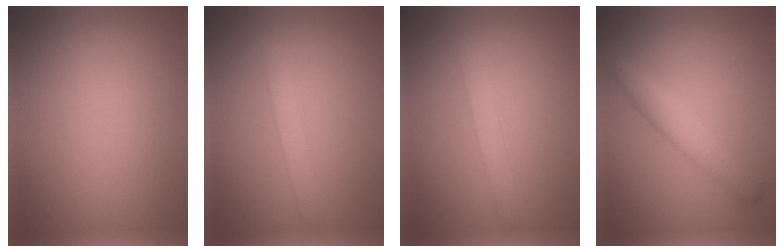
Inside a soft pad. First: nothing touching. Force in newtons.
{"total": 1.5, "press": 1.5, "slide": 0.1}
{"total": 1.7, "press": 1.7, "slide": 0.1}
{"total": 2.8, "press": 2.8, "slide": 0.1}